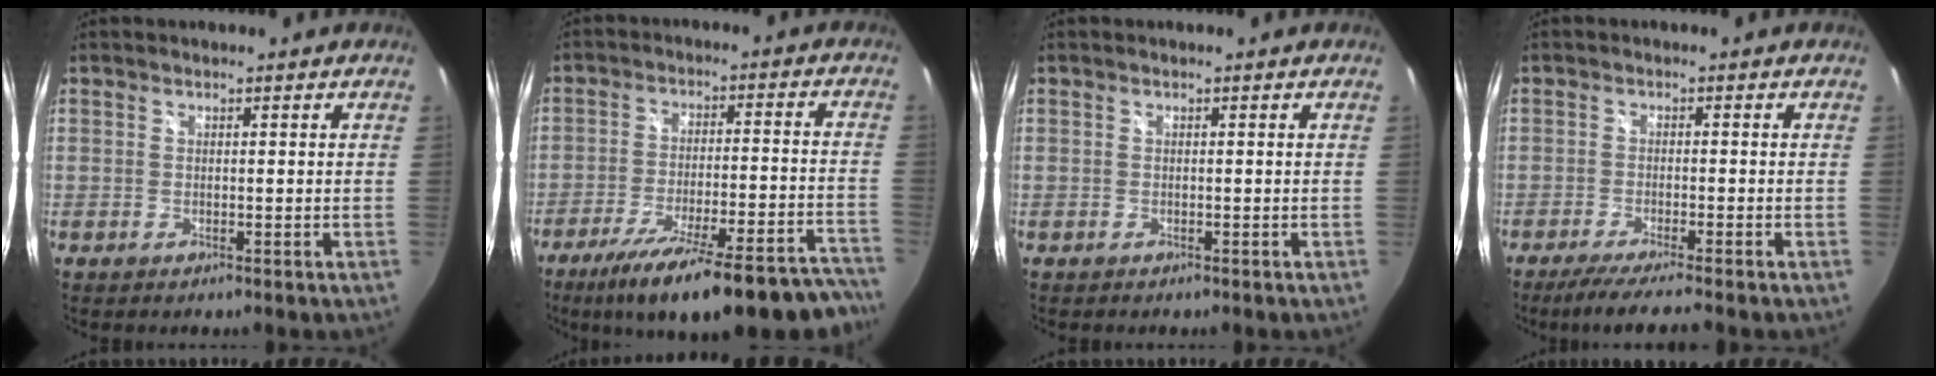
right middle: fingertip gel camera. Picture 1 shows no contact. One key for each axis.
{"total": 26.5, "fx": -22.4, "fy": 4.7, "fz": 13.3, "tx": -0.203, "ty": -0.037, "tz": -0.310}
{"total": 0.0}
{"total": 6.4, "fx": -5.5, "fy": -1.0, "fz": 3.2, "tx": -0.068, "ty": -0.022, "tz": -0.092}